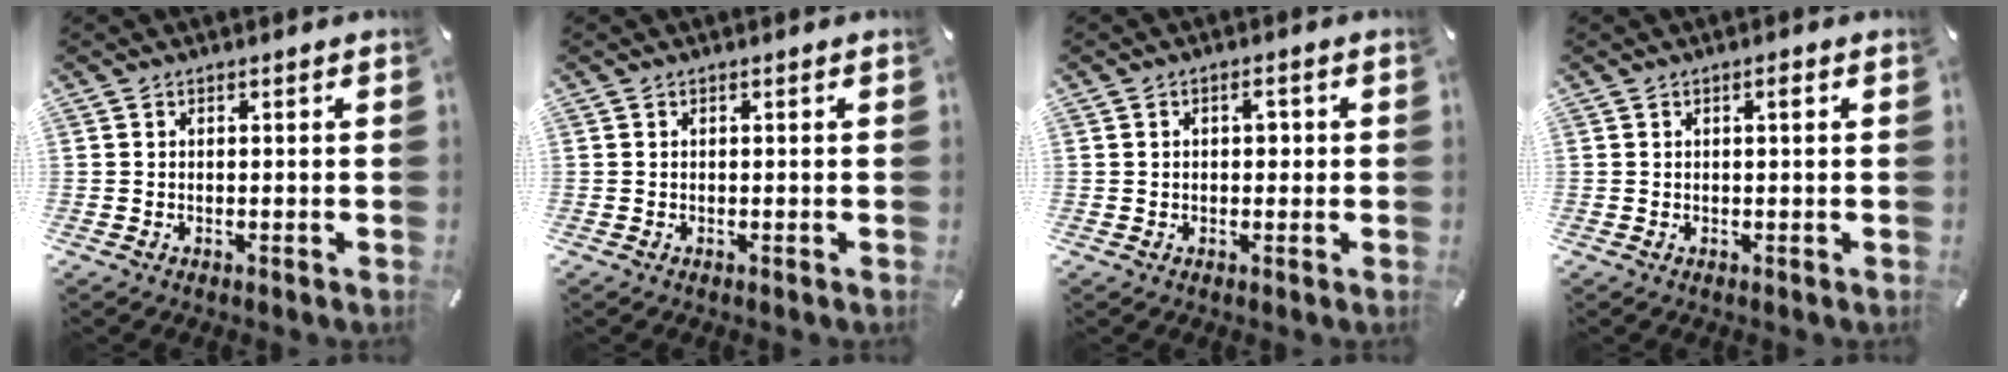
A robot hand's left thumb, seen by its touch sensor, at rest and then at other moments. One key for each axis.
{"total": 0.0}
{"total": 2.8, "fx": 0.3, "fy": 1.7, "fz": 2.2, "tx": -0.029, "ty": 0.003, "tz": -0.002}
{"total": 1.1, "fx": 0.3, "fy": 0.2, "fz": 1.0, "tx": -0.020, "ty": 0.003, "tz": 0.004}